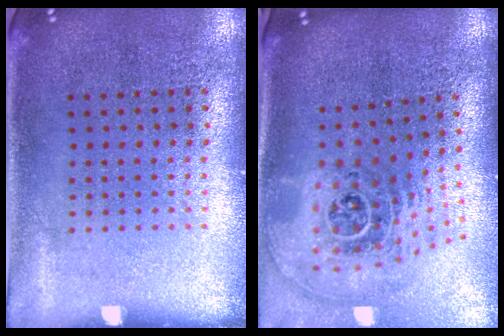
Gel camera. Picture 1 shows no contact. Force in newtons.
{"total": 2.8, "press": 1.8, "slide": 2.1}